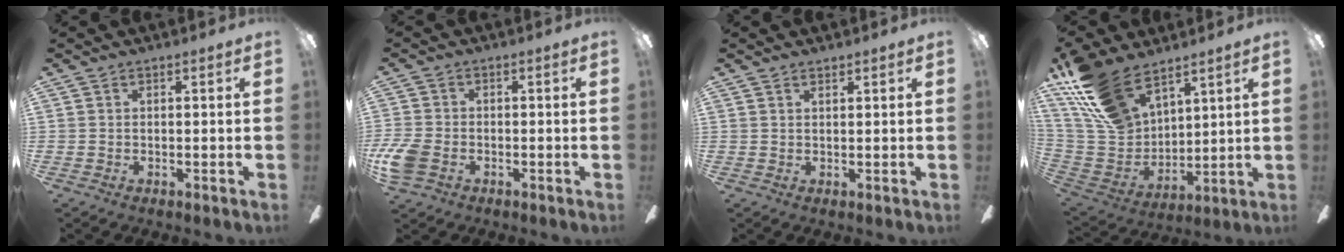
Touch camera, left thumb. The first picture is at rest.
{"total": 6.2, "force": [-2.3, 4.4, 3.9], "torque": [-0.097, 0.003, -0.042]}
{"total": 0.9, "force": [0.9, 0.2, 0.0], "torque": [-0.001, -0.003, 0.018]}
{"total": 18.3, "force": [13.2, 9.3, 8.7], "torque": [-0.214, -0.064, 0.250]}